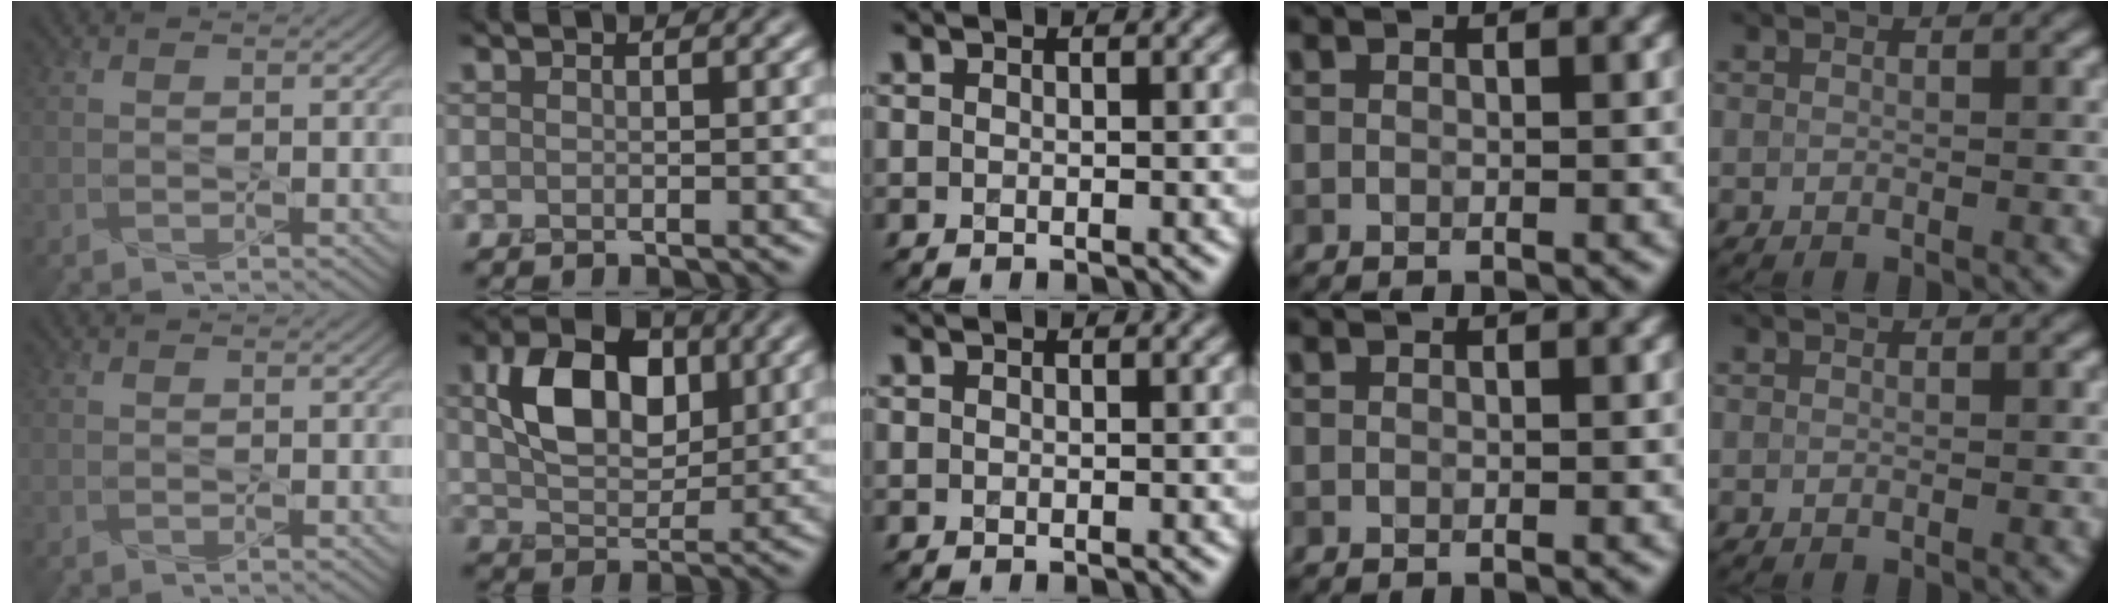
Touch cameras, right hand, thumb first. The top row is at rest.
{"index": {"total": 6.8, "force": [1.3, 4.6, 4.8], "torque": [-0.090, -0.001, 0.021]}}